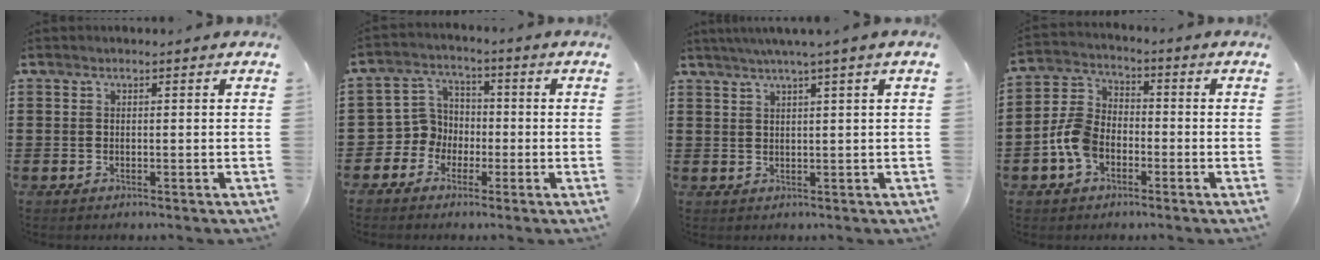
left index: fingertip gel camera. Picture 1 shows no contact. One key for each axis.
{"total": 5.5, "fx": -1.6, "fy": 5.2, "fz": 0.9, "tx": -0.052, "ty": 0.002, "tz": -0.037}
{"total": 2.4, "fx": 1.5, "fy": -0.7, "fz": 1.7, "tx": -0.034, "ty": -0.002, "tz": 0.025}
{"total": 7.1, "fx": -2.9, "fy": 4.7, "fz": 4.5, "tx": -0.119, "ty": 0.009, "tz": -0.063}